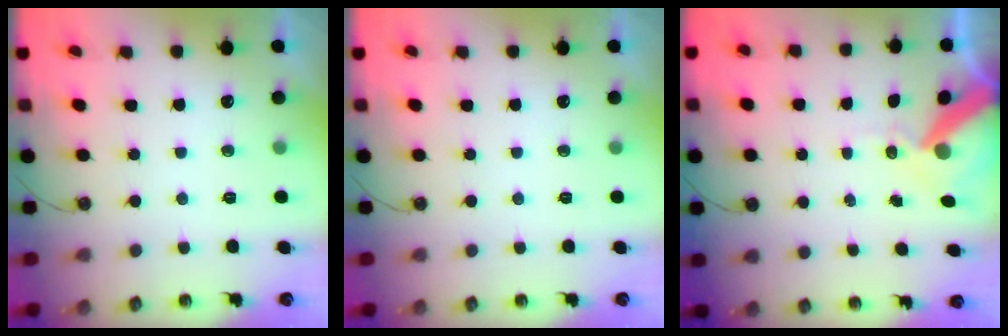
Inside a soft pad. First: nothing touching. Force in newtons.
{"total": 0.0}
{"total": 10.9, "press": 10.8, "slide": 1.5}